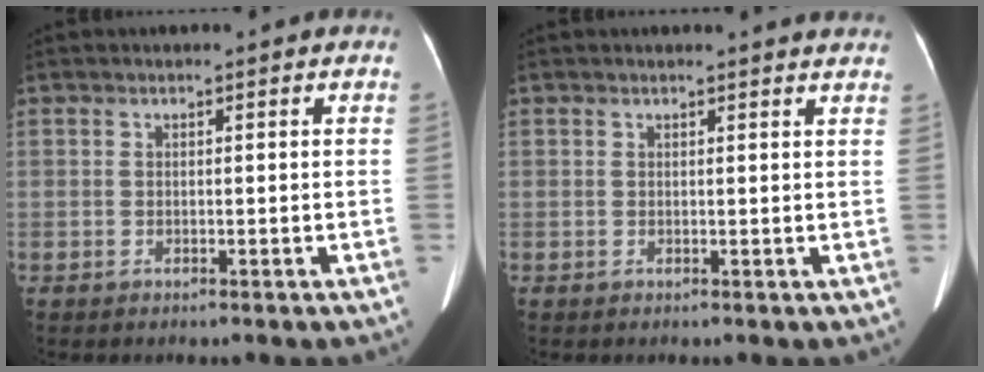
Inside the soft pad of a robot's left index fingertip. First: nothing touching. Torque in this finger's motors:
{"motor_torque": [0.73, -1.41, 0.01, 0.02]}